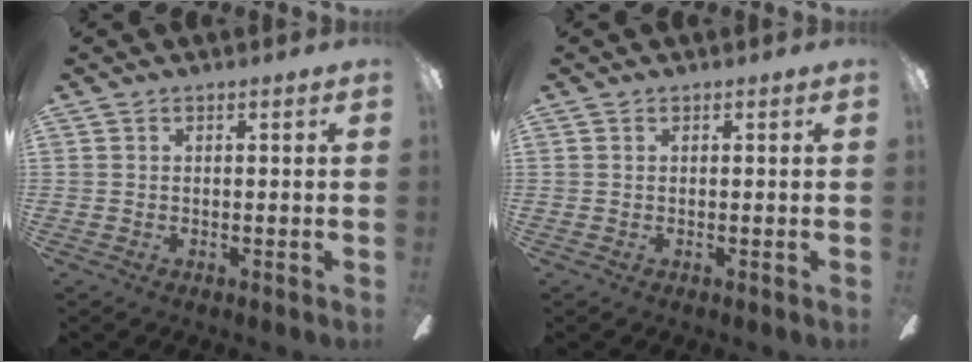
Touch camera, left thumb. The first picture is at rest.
{"total": 0.0}